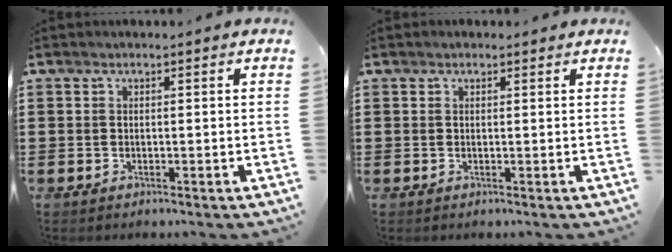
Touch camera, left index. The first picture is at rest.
{"total": 0.5, "force": [0.3, 0.4, 0.2], "torque": [-0.004, 0.003, 0.006]}